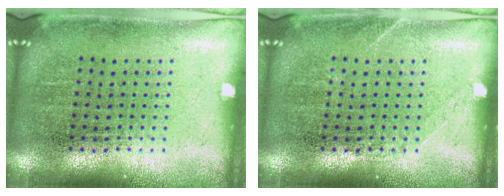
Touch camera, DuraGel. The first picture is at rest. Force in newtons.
{"total": 0.9, "press": 0.9, "slide": 0.2}